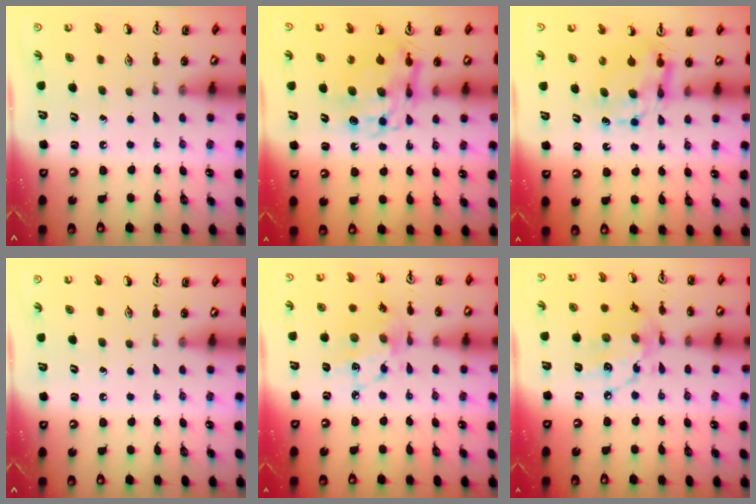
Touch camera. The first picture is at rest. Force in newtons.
{"total": 11.0, "press": 10.9, "slide": 1.0}
{"total": 6.7, "press": 6.7, "slide": 0.5}
{"total": 0.0}
{"total": 11.4, "press": 11.4, "slide": 0.7}
{"total": 13.6, "press": 13.6, "slide": 1.0}